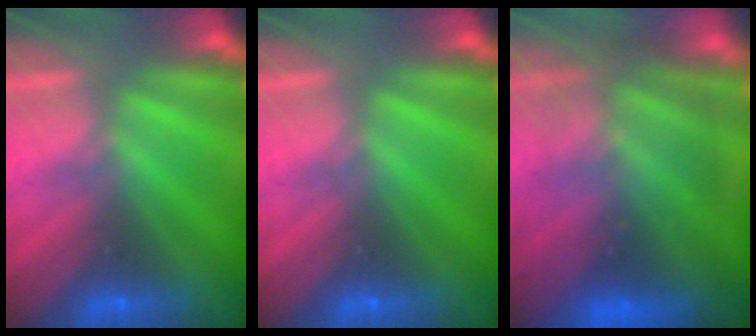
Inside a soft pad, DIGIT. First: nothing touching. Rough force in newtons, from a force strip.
{"total": 0.0}
{"total": 8.6}